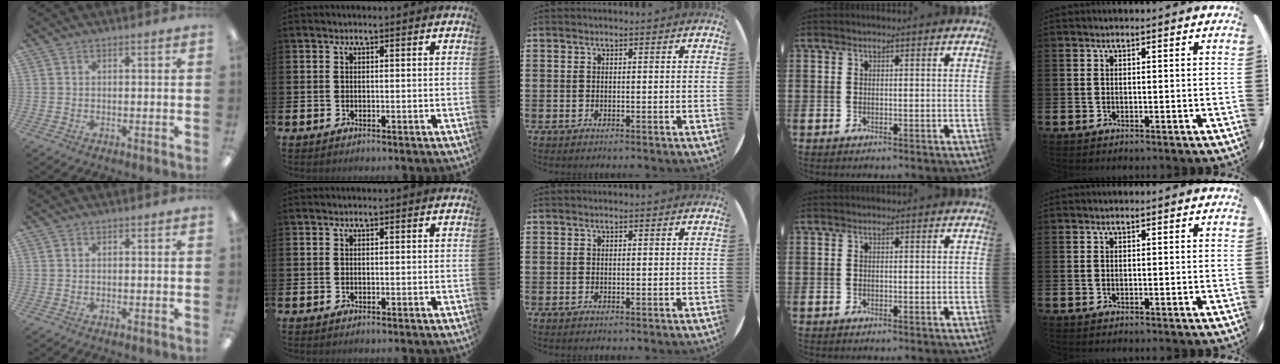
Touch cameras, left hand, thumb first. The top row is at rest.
{}